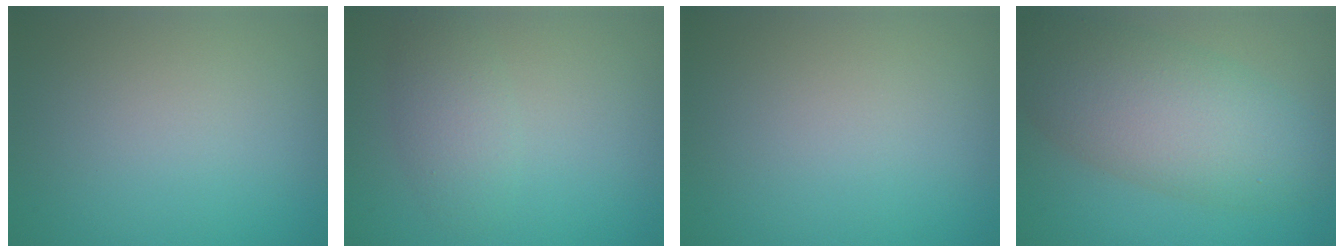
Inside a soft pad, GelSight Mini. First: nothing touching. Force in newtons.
{"total": 2.7, "press": 2.7, "slide": 0.1}
{"total": 0.0}
{"total": 8.3, "press": 8.2, "slide": 0.7}